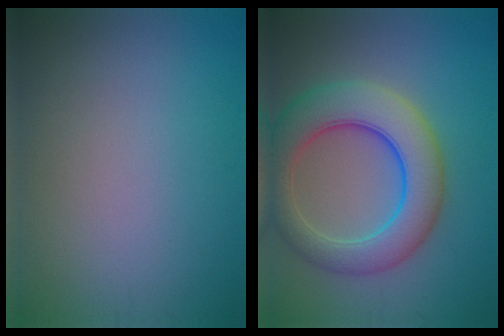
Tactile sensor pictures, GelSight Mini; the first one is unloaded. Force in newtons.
{"total": 8.2, "press": 8.2, "slide": 0.2}